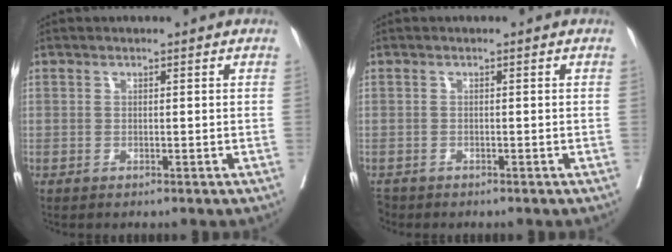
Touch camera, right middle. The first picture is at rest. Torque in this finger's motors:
{"motor_torque": [-0.18, 0.01, -0.05, -0.01]}